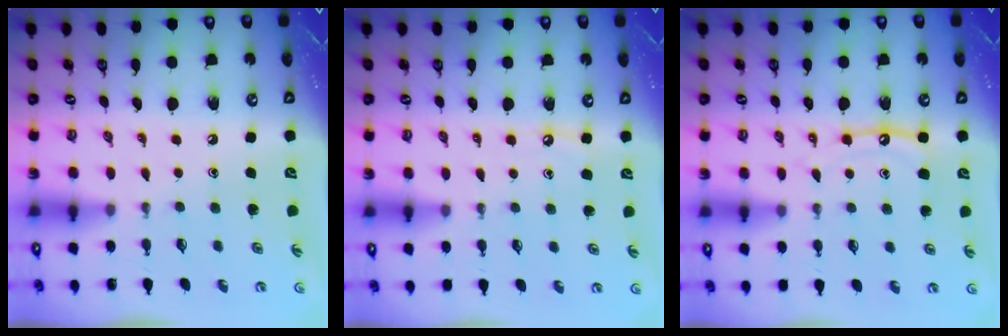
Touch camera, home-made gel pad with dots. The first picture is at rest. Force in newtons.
{"total": 4.4, "press": 4.4, "slide": 0.6}
{"total": 9.6, "press": 9.6, "slide": 0.8}